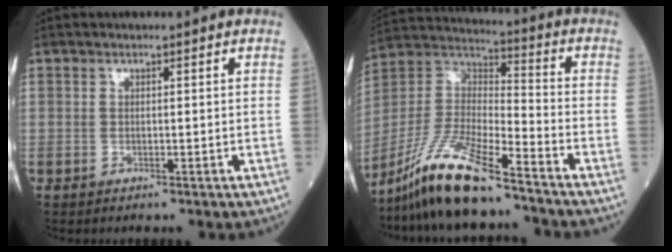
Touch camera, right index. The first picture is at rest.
{"total": 15.0, "force": [-11.5, 1.7, 9.6], "torque": [-0.197, -0.012, -0.210]}